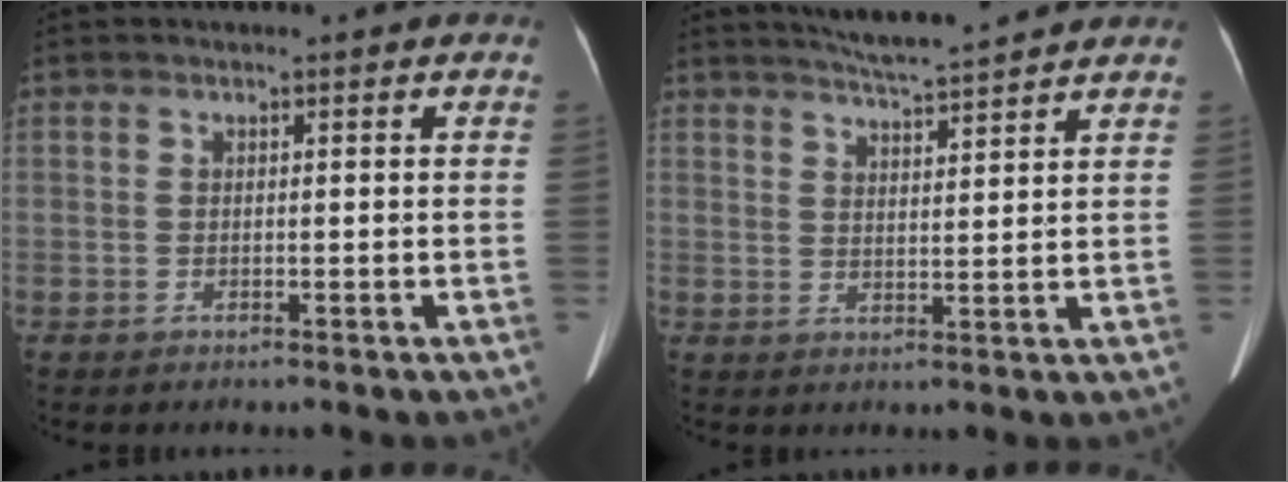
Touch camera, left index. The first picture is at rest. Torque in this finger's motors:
{"motor_torque": [0.37, -0.51, -0.03, 0.02]}